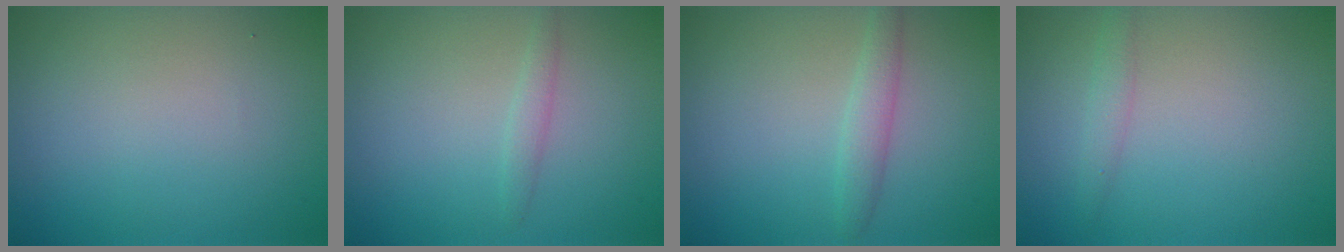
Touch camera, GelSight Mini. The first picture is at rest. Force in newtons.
{"total": 1.0, "press": 1.0, "slide": 0.1}
{"total": 1.9, "press": 1.9, "slide": 0.1}
{"total": 1.2, "press": 1.2, "slide": 0.1}